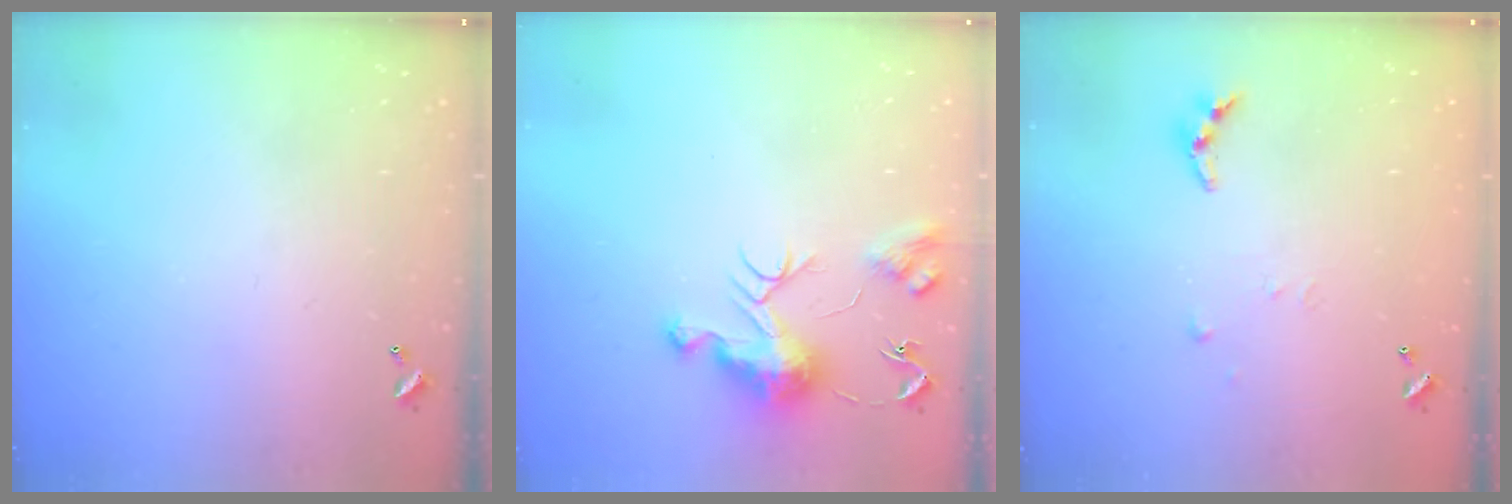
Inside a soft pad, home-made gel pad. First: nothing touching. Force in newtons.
{"total": 10.1, "press": 10.0, "slide": 0.8}
{"total": 4.7, "press": 4.7, "slide": 0.3}